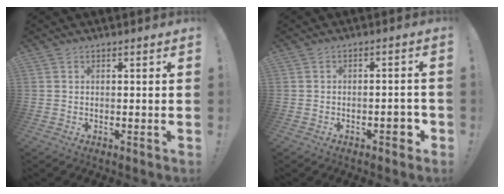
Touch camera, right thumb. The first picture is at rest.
{"total": 4.1, "force": [-2.0, 1.7, 3.2], "torque": [-0.029, 0.008, -0.036]}